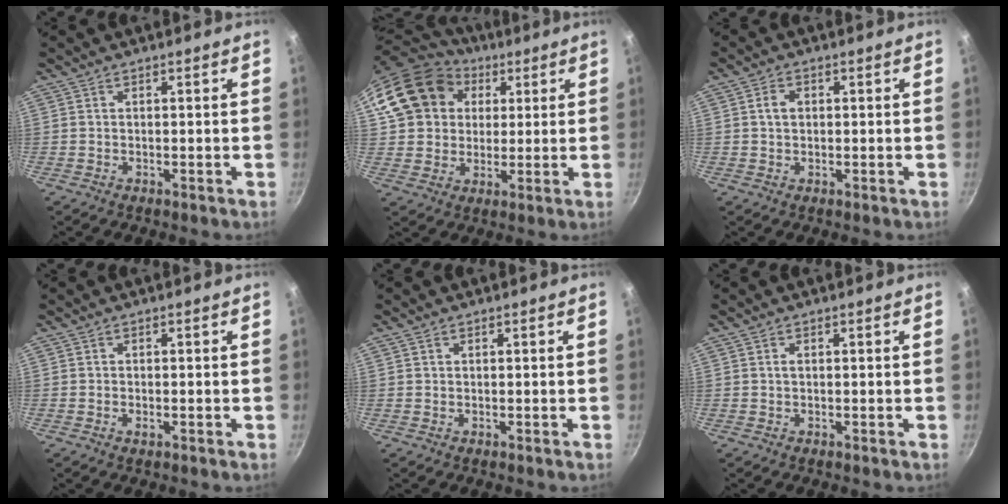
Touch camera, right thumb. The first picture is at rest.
{"total": 17.2, "force": [5.3, 14.5, 7.6], "torque": [-0.123, 0.026, 0.091]}
{"total": 2.5, "force": [0.4, 1.9, 1.6], "torque": [-0.019, 0.006, 0.005]}
{"total": 1.0, "force": [-0.3, 0.5, 0.8], "torque": [-0.015, 0.001, -0.005]}
{"total": 0.5, "force": [0.3, 0.3, 0.2], "torque": [-0.004, 0.001, 0.006]}
{"total": 0.5, "force": [0.1, 0.3, 0.4], "torque": [-0.008, 0.002, 0.003]}